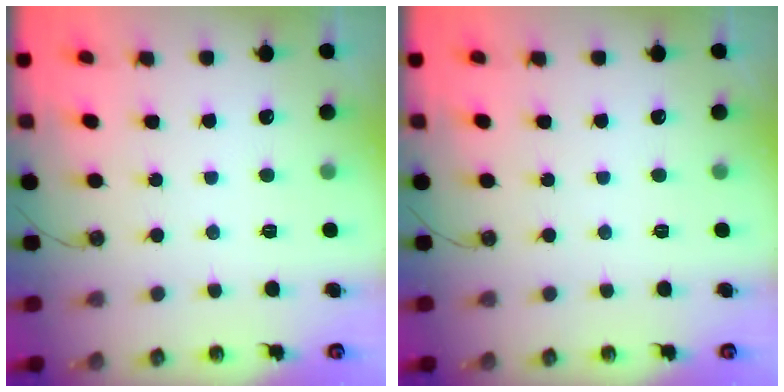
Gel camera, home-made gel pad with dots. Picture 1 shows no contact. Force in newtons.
{"total": 0.0}